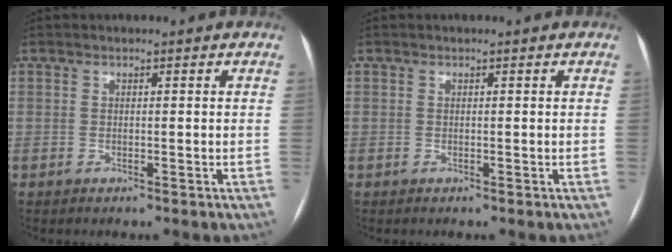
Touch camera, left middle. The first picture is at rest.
{"total": 0.0}